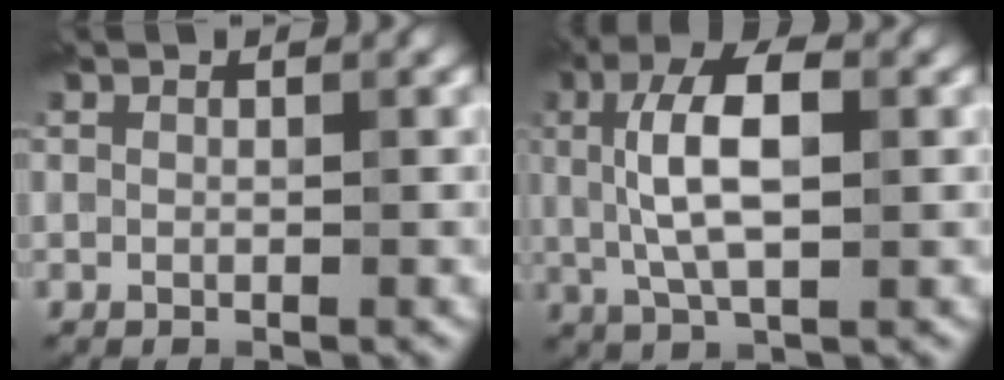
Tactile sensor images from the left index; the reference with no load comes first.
{"total": 6.7, "force": [0.9, 2.7, 6.1], "torque": [-0.117, 0.010, 0.013]}